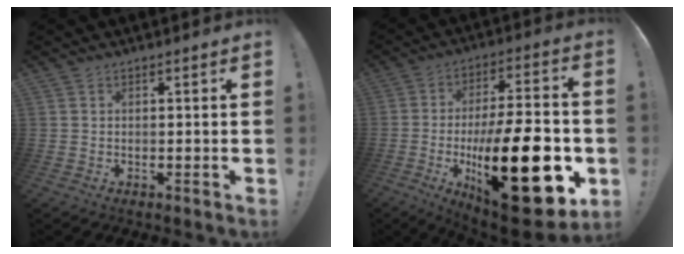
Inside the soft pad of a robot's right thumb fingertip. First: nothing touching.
{"total": 32.1, "force": [-6.8, 11.6, 29.2], "torque": [-0.469, 0.029, -0.094]}